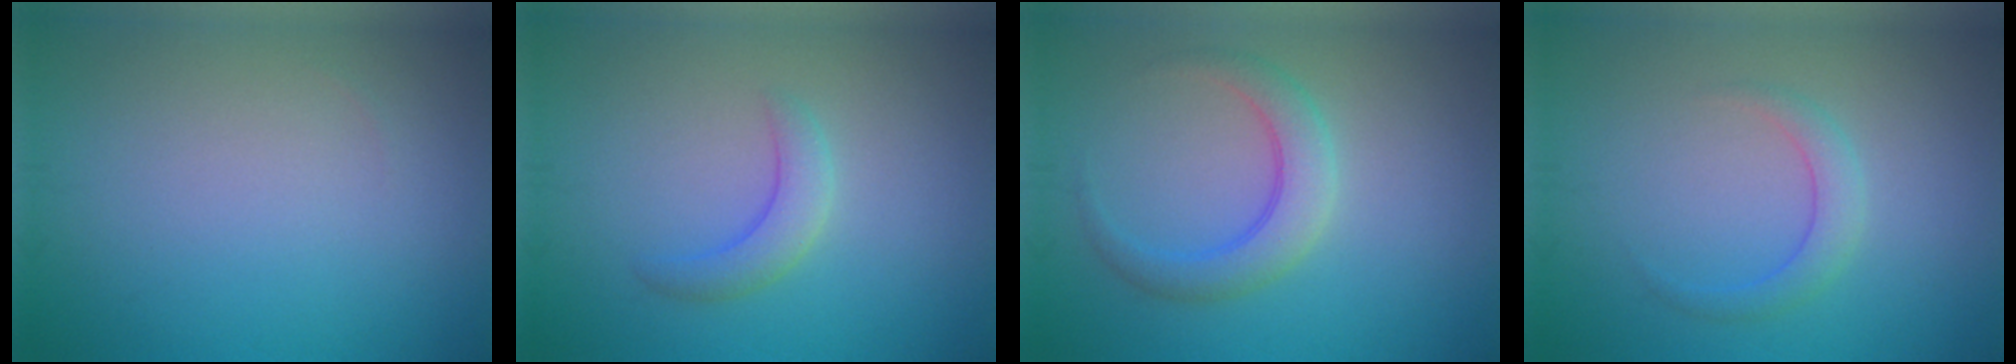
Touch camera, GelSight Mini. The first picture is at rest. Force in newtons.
{"total": 2.3, "press": 2.2, "slide": 0.2}
{"total": 3.4, "press": 3.4, "slide": 0.1}
{"total": 1.9, "press": 1.9, "slide": 0.1}